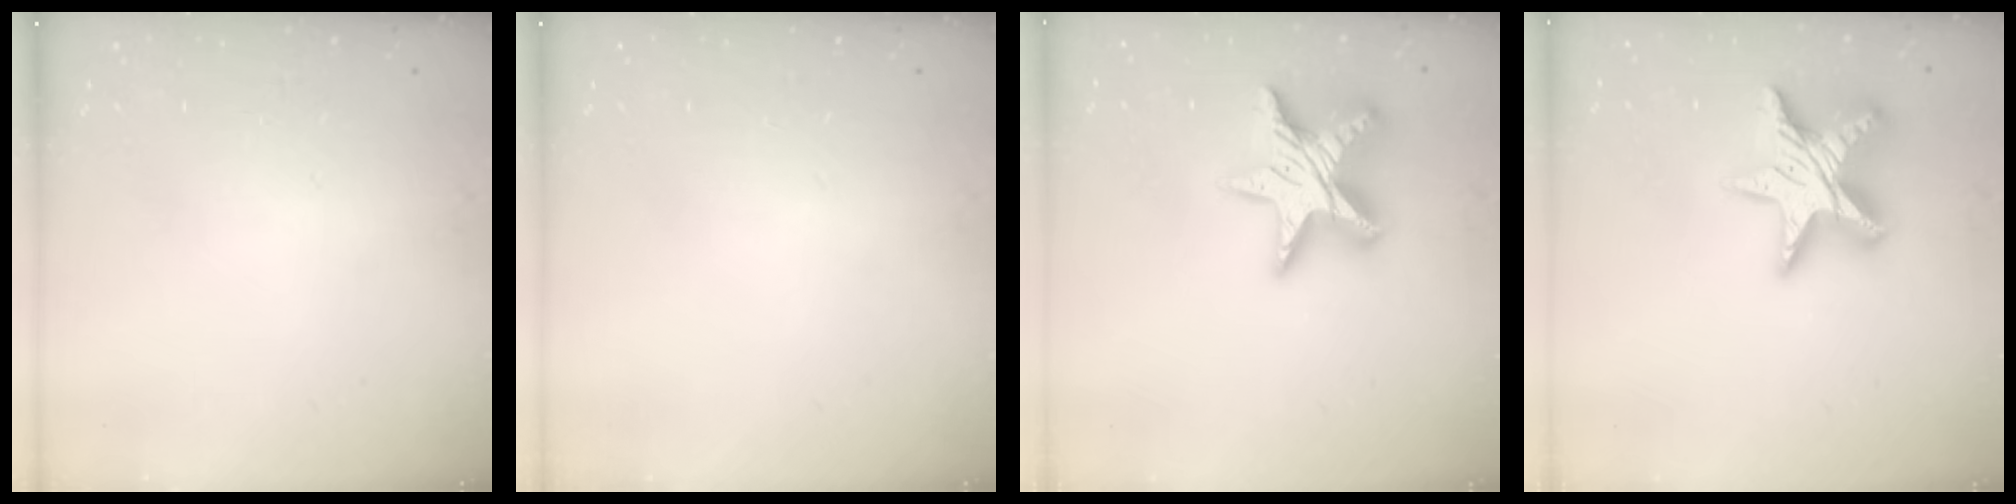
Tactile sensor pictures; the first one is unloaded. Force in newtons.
{"total": 0.0}
{"total": 16.7, "press": 16.7, "slide": 1.1}
{"total": 16.7, "press": 16.7, "slide": 1.1}